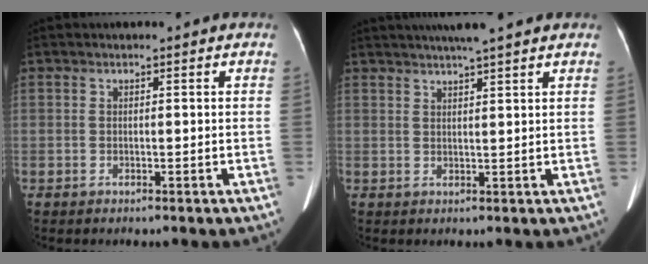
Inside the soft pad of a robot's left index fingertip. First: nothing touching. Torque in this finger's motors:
{"motor_torque": [0.04, -0.05, 0.02, 0.04]}